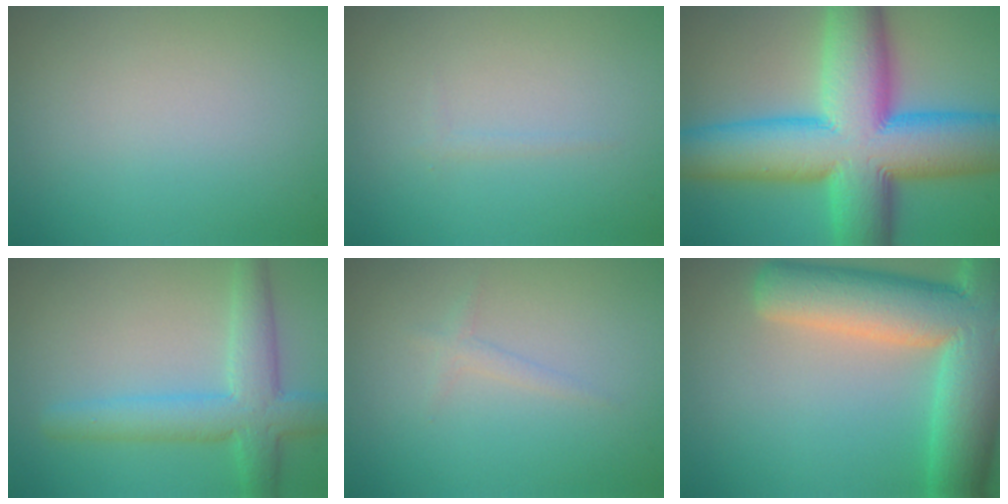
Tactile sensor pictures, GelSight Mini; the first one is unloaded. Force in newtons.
{"total": 0.6, "press": 0.5, "slide": 0.1}
{"total": 16.5, "press": 16.5, "slide": 0.2}
{"total": 5.4, "press": 5.4, "slide": 0.3}
{"total": 0.9, "press": 0.9, "slide": 0.1}
{"total": 12.6, "press": 12.6, "slide": 1.1}